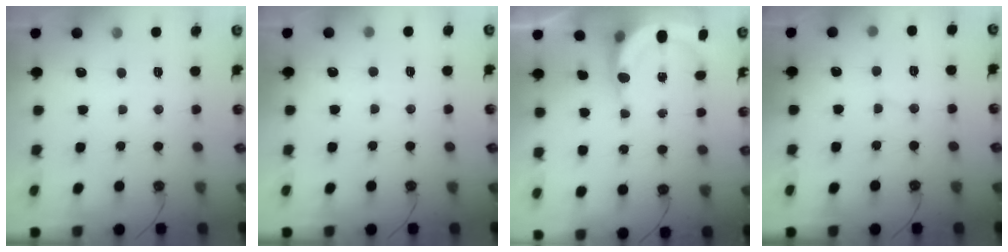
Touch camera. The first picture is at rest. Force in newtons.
{"total": 3.8, "press": 3.8, "slide": 0.4}
{"total": 7.2, "press": 7.0, "slide": 1.3}
{"total": 5.3, "press": 5.3, "slide": 0.6}